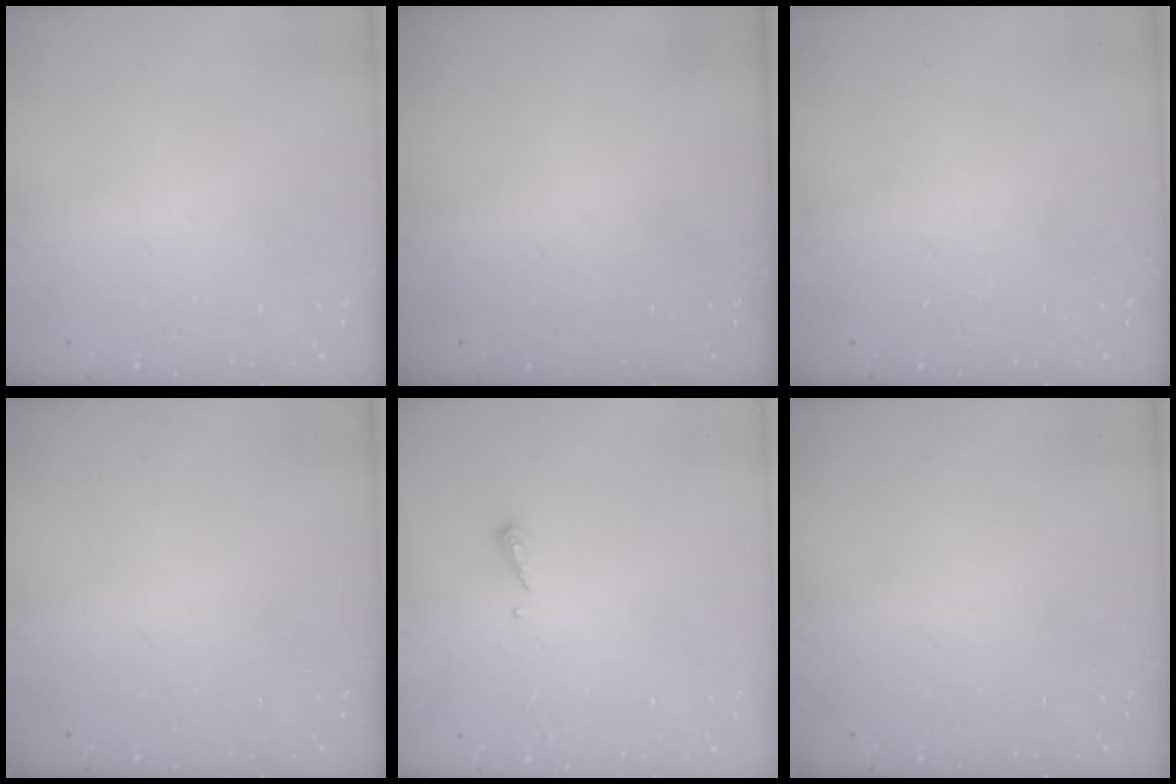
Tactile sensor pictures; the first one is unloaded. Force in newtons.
{"total": 0.0}
{"total": 0.0}
{"total": 0.0}
{"total": 5.3, "press": 5.3, "slide": 0.5}
{"total": 0.0}